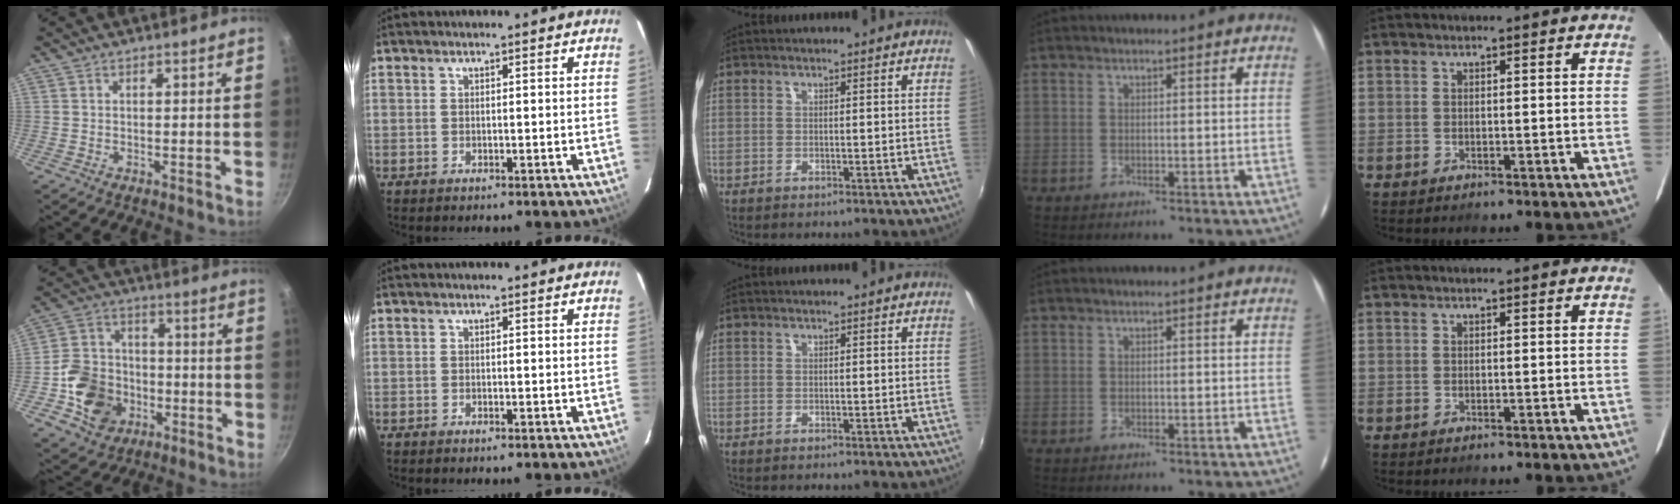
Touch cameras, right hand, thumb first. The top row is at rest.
{"thumb": {"total": 14.1, "force": [-4.0, 11.7, 6.8], "torque": [-0.102, 0.040, -0.069]}}